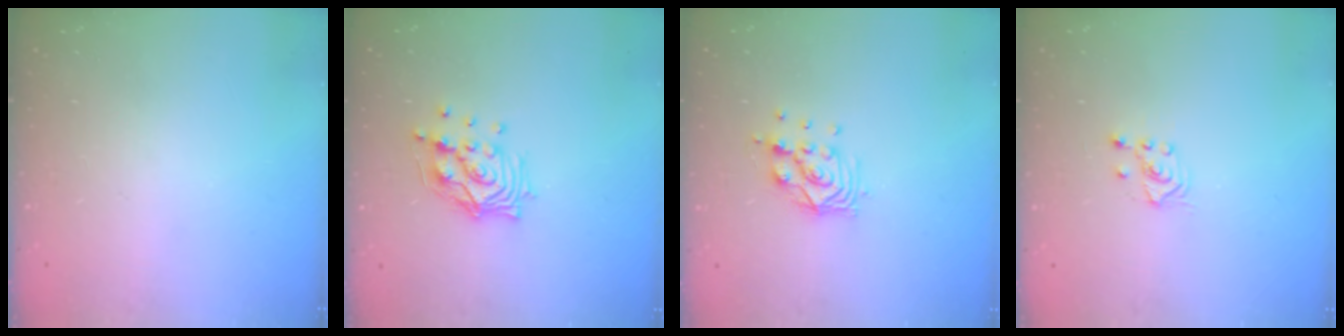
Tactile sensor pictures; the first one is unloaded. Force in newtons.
{"total": 12.0, "press": 12.0, "slide": 0.9}
{"total": 9.3, "press": 9.3, "slide": 0.9}
{"total": 2.1, "press": 2.0, "slide": 0.8}